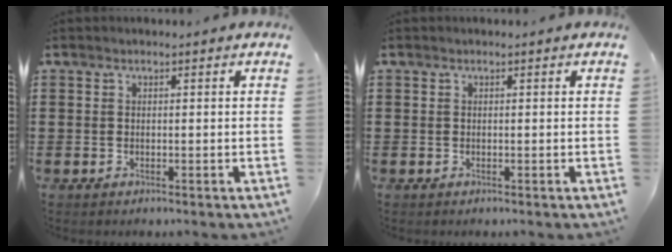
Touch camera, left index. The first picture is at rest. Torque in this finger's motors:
{"motor_torque": [-0.02, 0.13, 0.00, -0.01]}